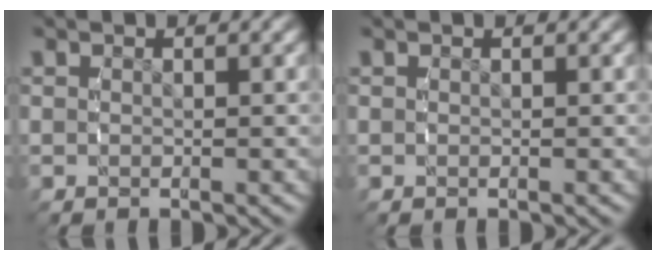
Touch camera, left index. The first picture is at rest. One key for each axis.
{"total": 0.0}